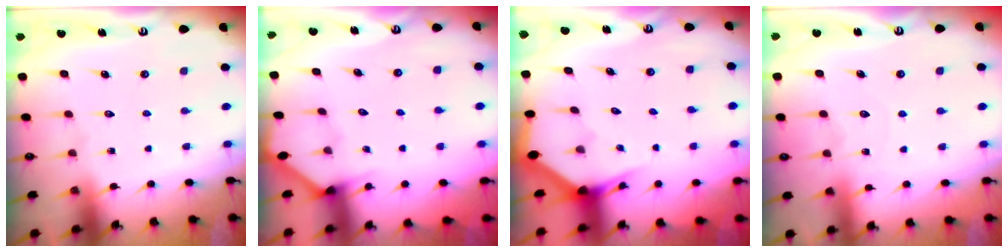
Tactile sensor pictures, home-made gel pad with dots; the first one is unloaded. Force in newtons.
{"total": 1.7, "press": 1.7, "slide": 0.2}
{"total": 2.7, "press": 2.7, "slide": 0.0}
{"total": 4.3, "press": 4.3, "slide": 0.5}